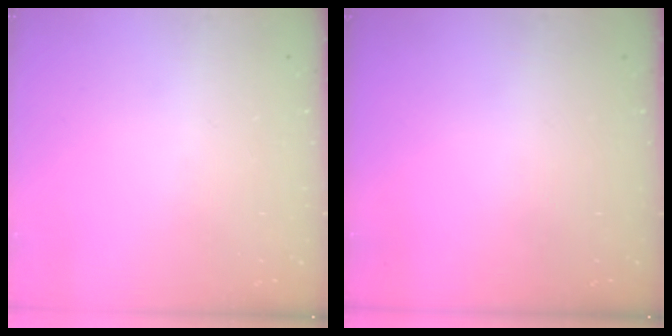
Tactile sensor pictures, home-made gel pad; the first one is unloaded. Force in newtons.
{"total": 0.0}